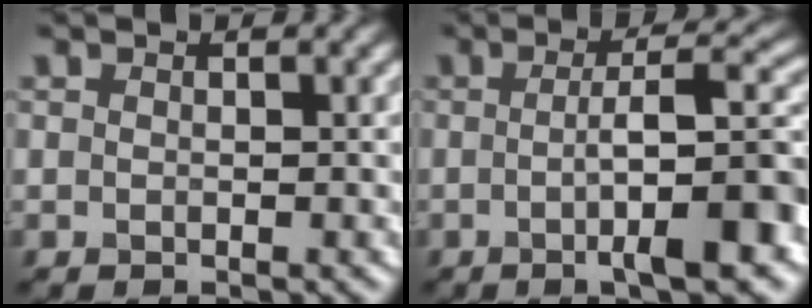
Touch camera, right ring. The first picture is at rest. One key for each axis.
{"total": 8.4, "fx": -1.5, "fy": 1.5, "fz": 8.1, "tx": -0.110, "ty": 0.011, "tz": -0.027}